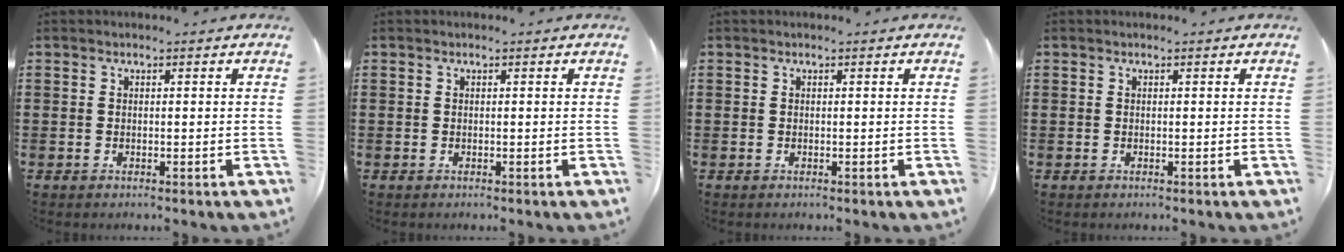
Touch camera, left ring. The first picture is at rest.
{"total": 0.0}
{"total": 0.0}
{"total": 0.0}